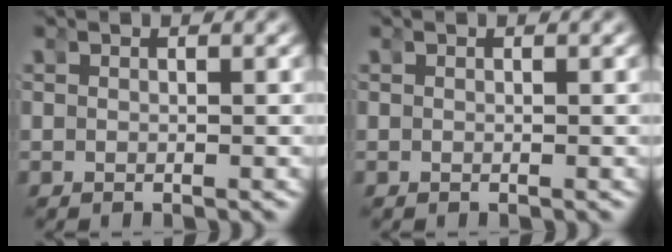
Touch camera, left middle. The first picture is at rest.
{"total": 0.0}